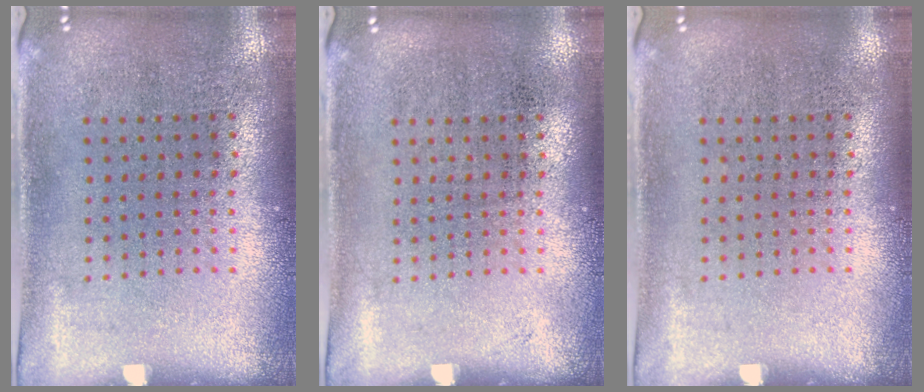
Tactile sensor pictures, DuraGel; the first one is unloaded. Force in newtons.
{"total": 0.0}
{"total": 0.0}